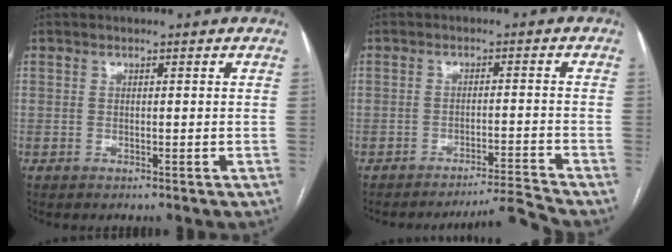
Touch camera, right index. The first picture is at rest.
{"total": 6.0, "force": [-5.1, -3.2, -0.5], "torque": [0.007, 0.003, -0.081]}